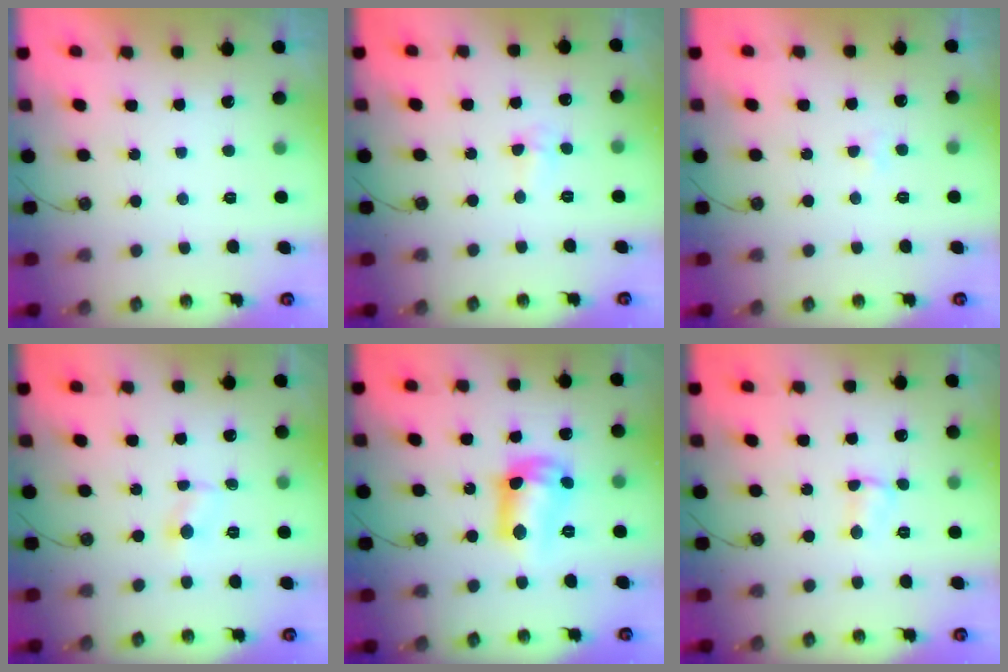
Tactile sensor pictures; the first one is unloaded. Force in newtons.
{"total": 2.5, "press": 2.4, "slide": 0.9}
{"total": 1.9, "press": 1.8, "slide": 0.4}
{"total": 2.1, "press": 2.1, "slide": 0.2}
{"total": 13.0, "press": 12.9, "slide": 1.1}
{"total": 2.8, "press": 2.8, "slide": 0.5}